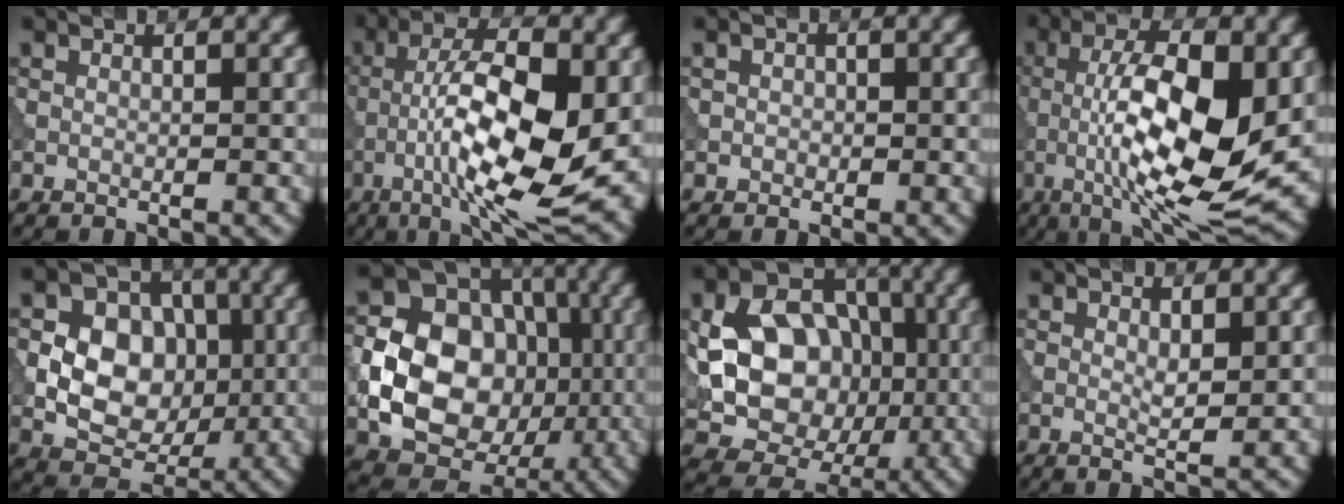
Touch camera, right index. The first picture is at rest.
{"total": 13.4, "force": [-2.6, 4.4, 12.4], "torque": [-0.198, 0.007, -0.048]}
{"total": 0.9, "force": [-0.1, 0.9, 0.2], "torque": [-0.003, -0.002, -0.005]}
{"total": 13.1, "force": [-0.8, 4.2, 12.4], "torque": [-0.202, -0.004, -0.018]}
{"total": 7.4, "force": [-0.2, 5.8, 4.6], "torque": [-0.069, 0.000, -0.011]}
{"total": 12.0, "force": [-1.7, 9.3, 7.3], "torque": [-0.129, -0.002, -0.041]}
{"total": 11.2, "force": [-0.4, 8.5, 7.4], "torque": [-0.119, -0.005, -0.009]}
{"total": 1.4, "force": [0.4, 0.4, 1.3], "torque": [-0.022, -0.006, 0.010]}